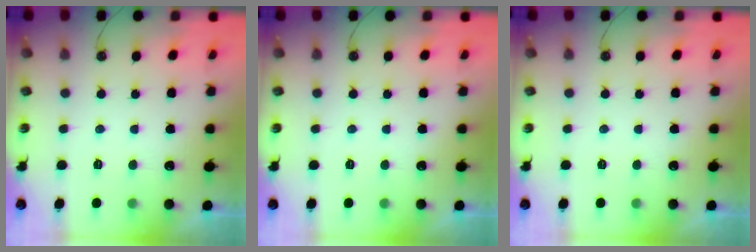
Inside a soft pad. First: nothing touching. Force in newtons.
{"total": 0.0}
{"total": 0.0}